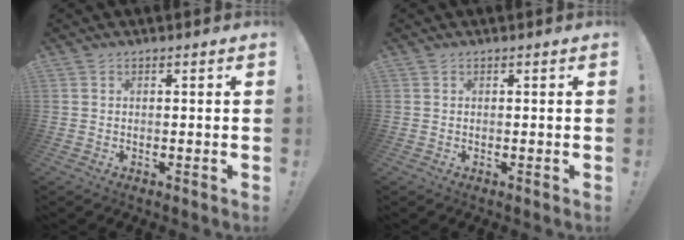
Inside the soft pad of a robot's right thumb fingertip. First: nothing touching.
{"total": 0.0}